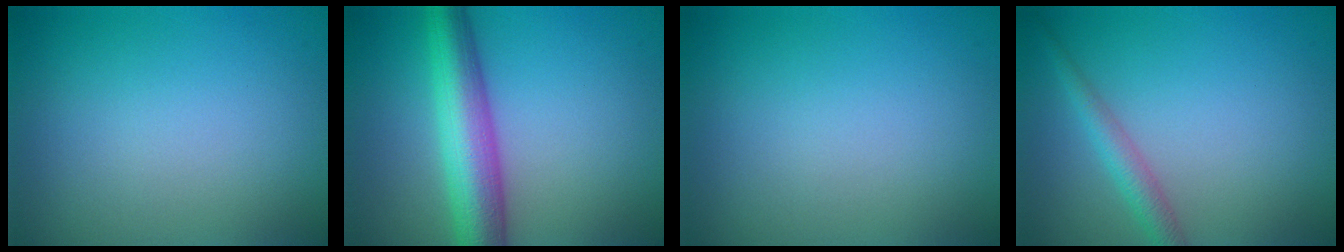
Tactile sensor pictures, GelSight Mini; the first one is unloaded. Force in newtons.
{"total": 7.0, "press": 7.0, "slide": 0.0}
{"total": 0.0}
{"total": 2.2, "press": 2.2, "slide": 0.1}